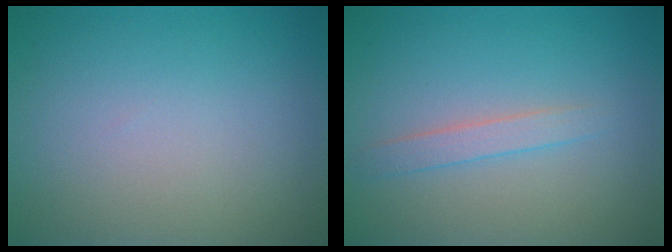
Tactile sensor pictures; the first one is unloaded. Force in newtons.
{"total": 1.6, "press": 1.6, "slide": 0.0}